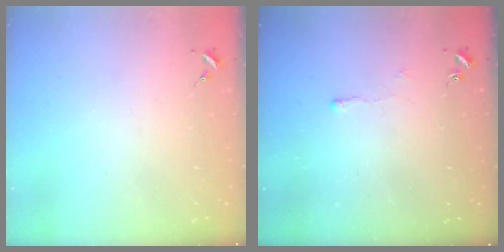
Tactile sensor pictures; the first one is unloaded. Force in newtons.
{"total": 2.8, "press": 2.8, "slide": 0.6}